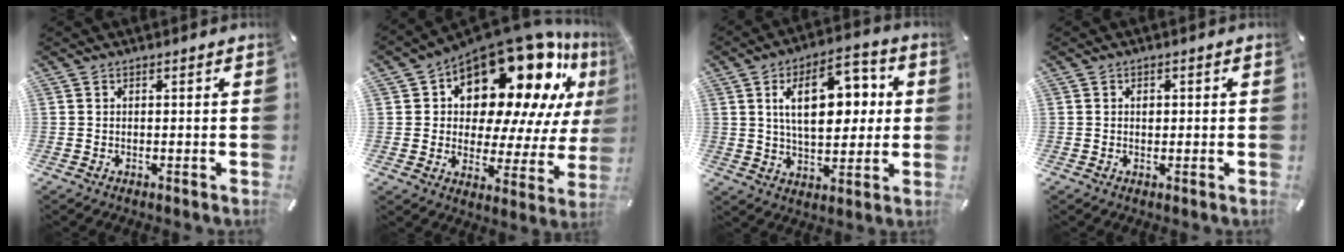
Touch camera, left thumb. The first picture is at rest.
{"total": 21.8, "force": [14.4, 10.8, 12.3], "torque": [-0.178, -0.115, 0.243]}
{"total": 16.6, "force": [4.3, 9.5, 12.9], "torque": [-0.195, 0.003, 0.067]}
{"total": 1.0, "force": [0.1, 0.7, 0.7], "torque": [-0.015, 0.001, 0.001]}